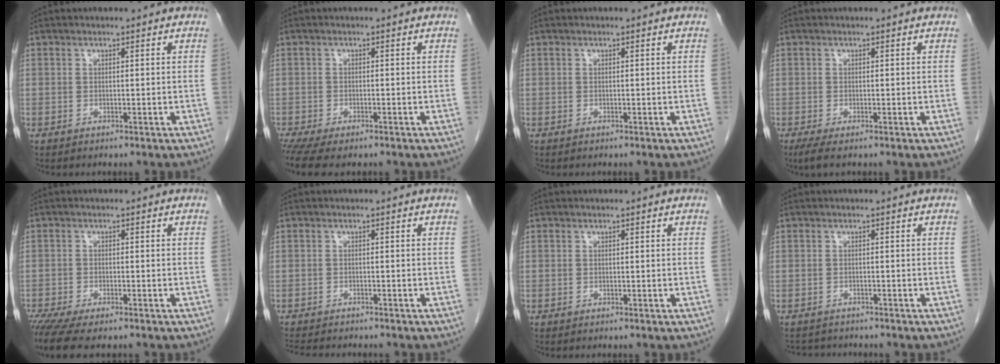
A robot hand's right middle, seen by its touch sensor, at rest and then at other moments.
{"total": 7.1, "force": [-5.6, 2.0, 3.9], "torque": [-0.063, -0.010, -0.085]}
{"total": 0.0}
{"total": 2.2, "force": [-1.3, 0.3, 1.7], "torque": [-0.034, -0.009, -0.022]}
{"total": 7.9, "force": [-6.2, 1.6, 4.5], "torque": [-0.074, -0.016, -0.099]}
{"total": 7.5, "force": [-6.7, 1.7, 3.0], "torque": [-0.049, -0.005, -0.093]}
{"total": 0.0}
{"total": 4.1, "force": [-3.9, 1.2, 0.7], "torque": [-0.010, -0.004, -0.053]}